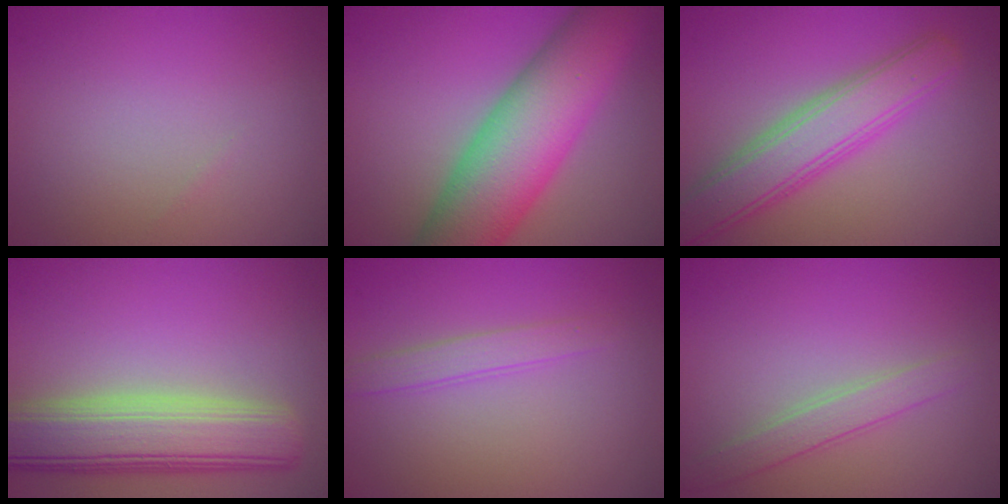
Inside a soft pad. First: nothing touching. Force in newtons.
{"total": 11.2, "press": 11.2, "slide": 0.2}
{"total": 5.6, "press": 5.6, "slide": 0.1}
{"total": 8.0, "press": 7.9, "slide": 0.8}
{"total": 1.7, "press": 1.7, "slide": 0.0}
{"total": 2.1, "press": 2.1, "slide": 0.0}